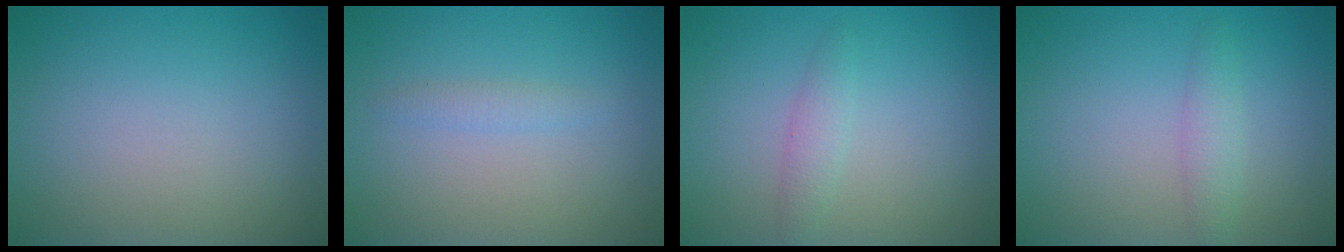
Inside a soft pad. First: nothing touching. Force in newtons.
{"total": 1.0, "press": 1.0, "slide": 0.0}
{"total": 1.5, "press": 1.5, "slide": 0.1}
{"total": 1.7, "press": 1.7, "slide": 0.1}